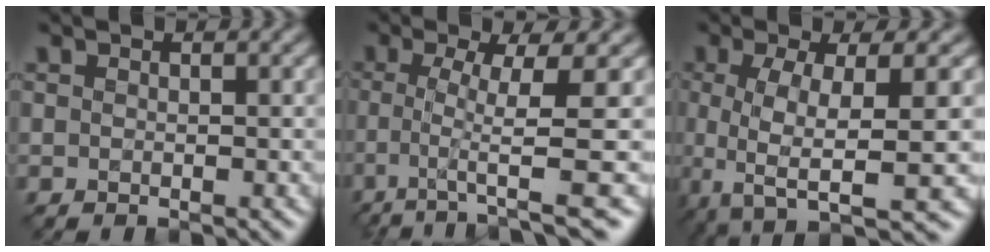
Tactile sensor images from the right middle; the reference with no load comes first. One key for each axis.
{"total": 6.8, "fx": -1.2, "fy": 1.2, "fz": 6.5, "tx": -0.105, "ty": -0.003, "tz": -0.025}
{"total": 8.7, "fx": -1.5, "fy": 2.6, "fz": 8.2, "tx": -0.119, "ty": -0.013, "tz": -0.029}